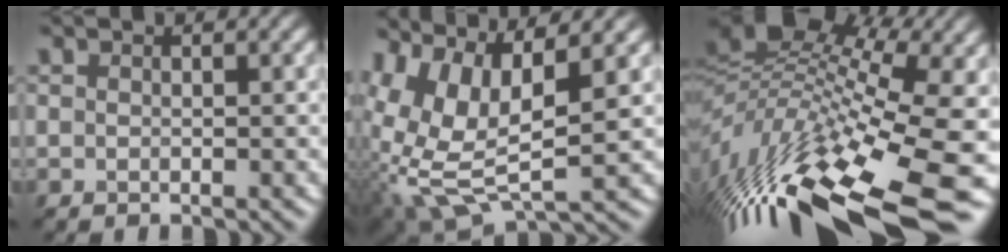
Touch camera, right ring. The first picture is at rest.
{"total": 9.1, "force": [2.7, 4.0, 7.7], "torque": [-0.180, -0.005, 0.055]}
{"total": 15.6, "force": [-3.4, 6.2, 13.9], "torque": [-0.278, 0.003, -0.061]}